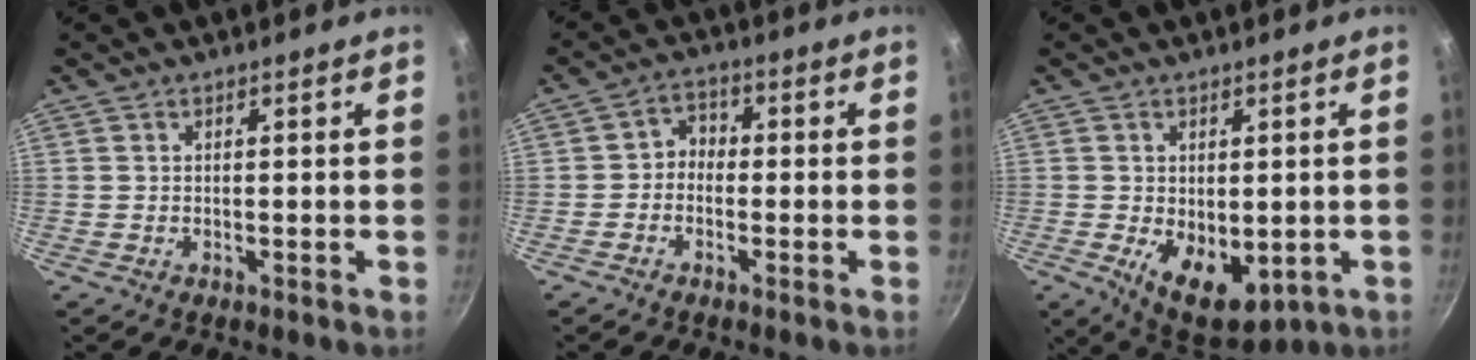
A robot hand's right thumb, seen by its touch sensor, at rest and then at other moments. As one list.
[{"total": 3.3, "force": [-1.1, 2.7, 1.5], "torque": [-0.006, 0.022, -0.031]}, {"total": 10.3, "force": [-1.6, 6.3, 8.0], "torque": [-0.101, -0.019, -0.007]}]